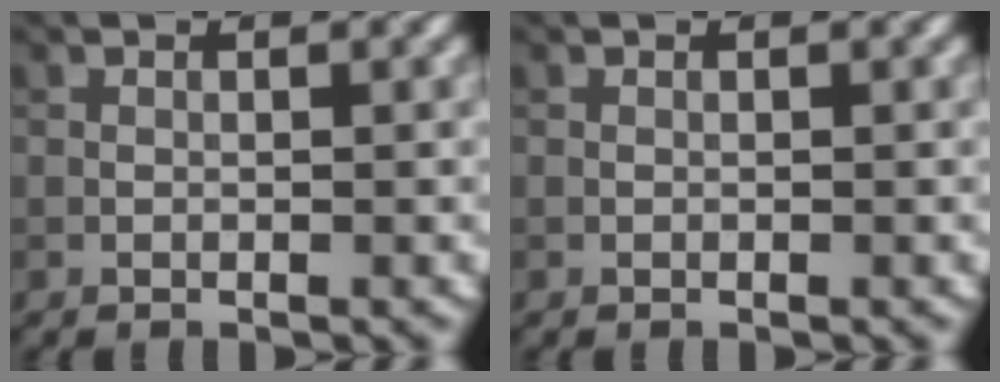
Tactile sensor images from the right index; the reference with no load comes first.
{"total": 0.0}